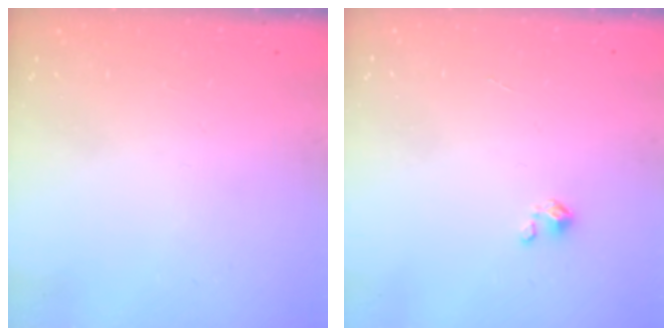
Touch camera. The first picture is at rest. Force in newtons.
{"total": 0.0}